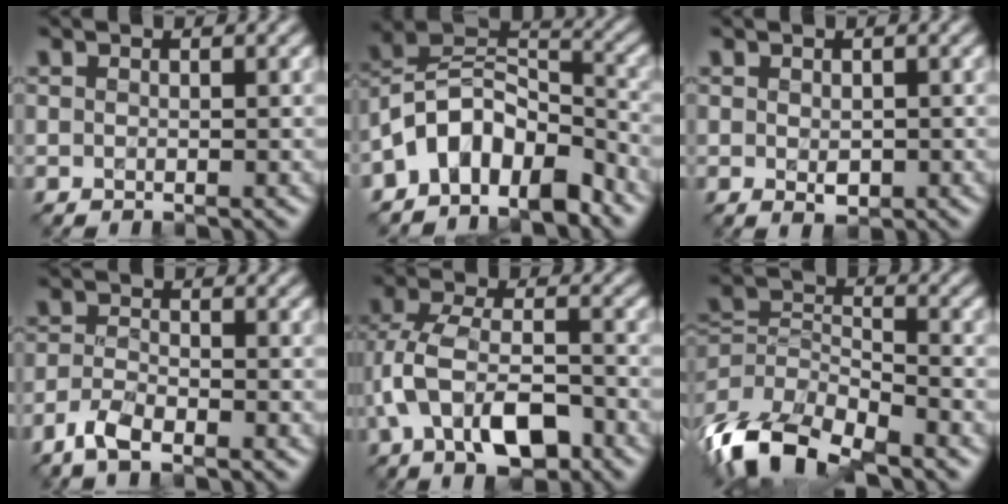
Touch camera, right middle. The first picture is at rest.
{"total": 7.7, "force": [-4.8, 4.1, 4.4], "torque": [-0.056, 0.012, -0.102]}
{"total": 1.1, "force": [-0.1, 0.7, 0.9], "torque": [-0.013, -0.004, 0.002]}
{"total": 3.0, "force": [-2.2, 0.9, 1.8], "torque": [-0.041, 0.000, -0.055]}
{"total": 8.0, "force": [-2.6, 4.5, 6.1], "torque": [-0.123, 0.009, -0.055]}
{"total": 9.3, "force": [-6.0, 4.3, 5.7], "torque": [-0.119, -0.012, -0.125]}